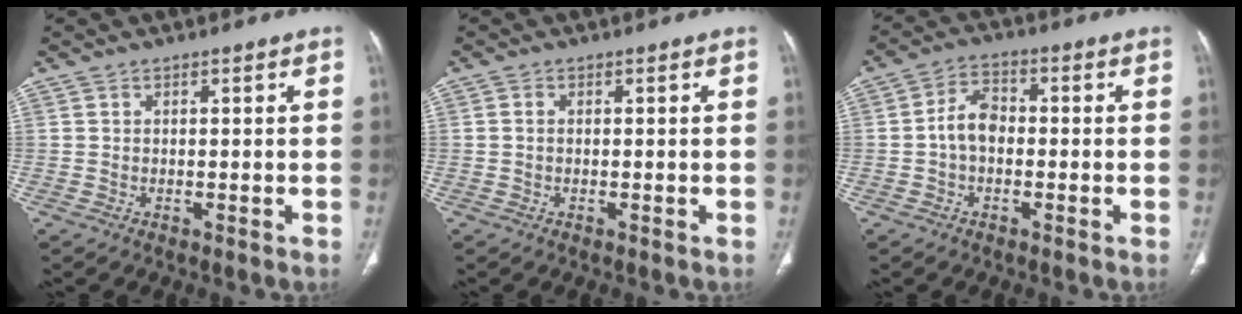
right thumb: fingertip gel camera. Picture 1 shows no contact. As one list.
[{"total": 0.6, "force": [-0.1, 0.4, 0.4], "torque": [-0.002, 0.002, -0.005]}, {"total": 5.6, "force": [-0.8, 3.8, 4.1], "torque": [-0.058, 0.022, -0.024]}]